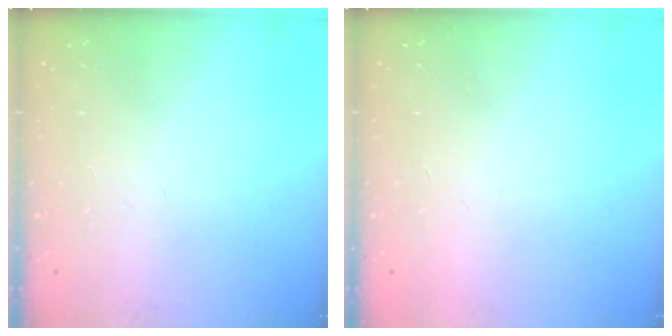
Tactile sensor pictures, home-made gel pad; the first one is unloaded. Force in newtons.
{"total": 1.6, "press": 1.6, "slide": 0.1}